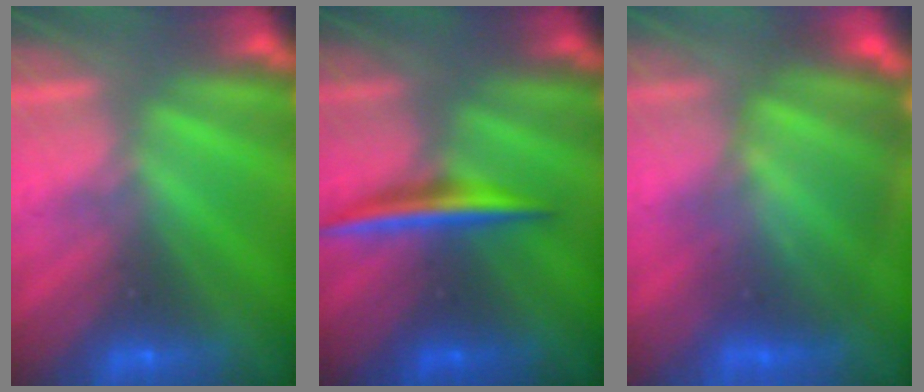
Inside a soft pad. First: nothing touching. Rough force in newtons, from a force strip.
{"total": 1.7}
{"total": 5.5}